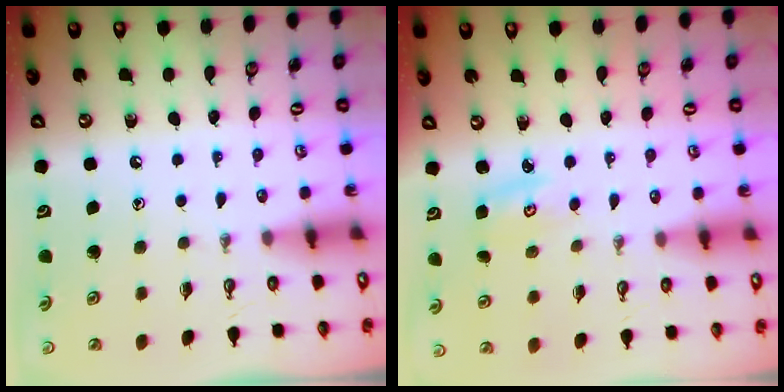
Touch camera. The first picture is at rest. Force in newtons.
{"total": 2.3, "press": 2.3, "slide": 0.2}